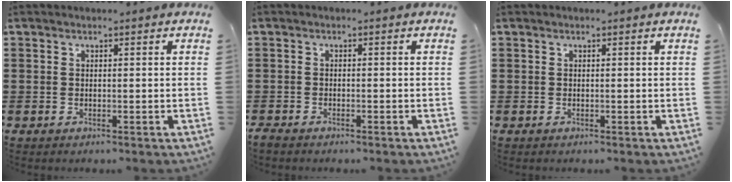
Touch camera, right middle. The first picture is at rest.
{"total": 1.1, "force": [-1.0, 0.3, 0.2], "torque": [-0.007, -0.001, -0.021]}
{"total": 0.0}